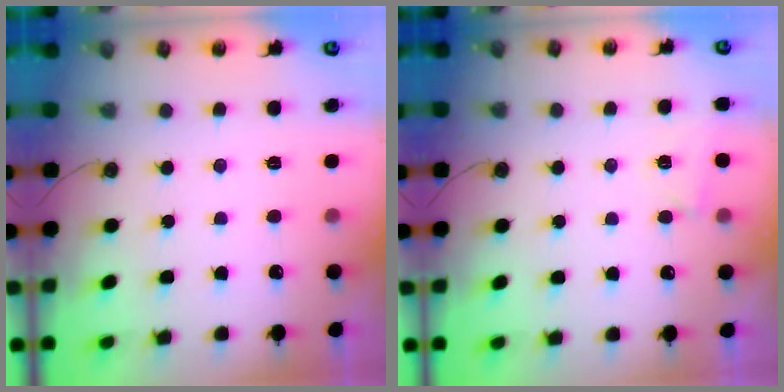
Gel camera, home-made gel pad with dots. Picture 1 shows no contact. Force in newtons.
{"total": 2.8, "press": 2.7, "slide": 0.6}